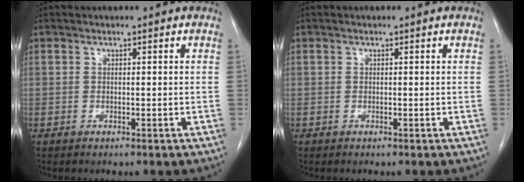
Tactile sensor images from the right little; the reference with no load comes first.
{"total": 0.0}